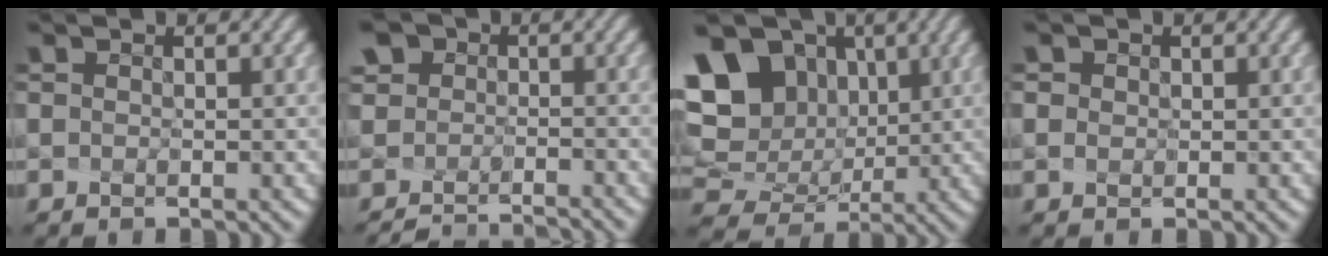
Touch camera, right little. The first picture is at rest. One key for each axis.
{"total": 5.7, "fx": -3.1, "fy": 4.0, "fz": 2.7, "tx": -0.043, "ty": -0.004, "tz": -0.047}
{"total": 12.7, "fx": 3.4, "fy": 10.0, "fz": 7.0, "tx": -0.172, "ty": 0.006, "tz": 0.094}
{"total": 2.3, "fx": 0.9, "fy": 1.8, "fz": 1.1, "tx": -0.035, "ty": 0.004, "tz": 0.016}